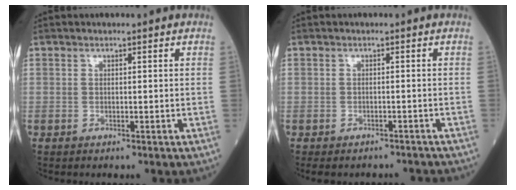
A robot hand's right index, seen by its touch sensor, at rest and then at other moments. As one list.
[{"total": 6.4, "force": [-5.7, 2.6, 1.1], "torque": [-0.007, 0.003, -0.066]}]